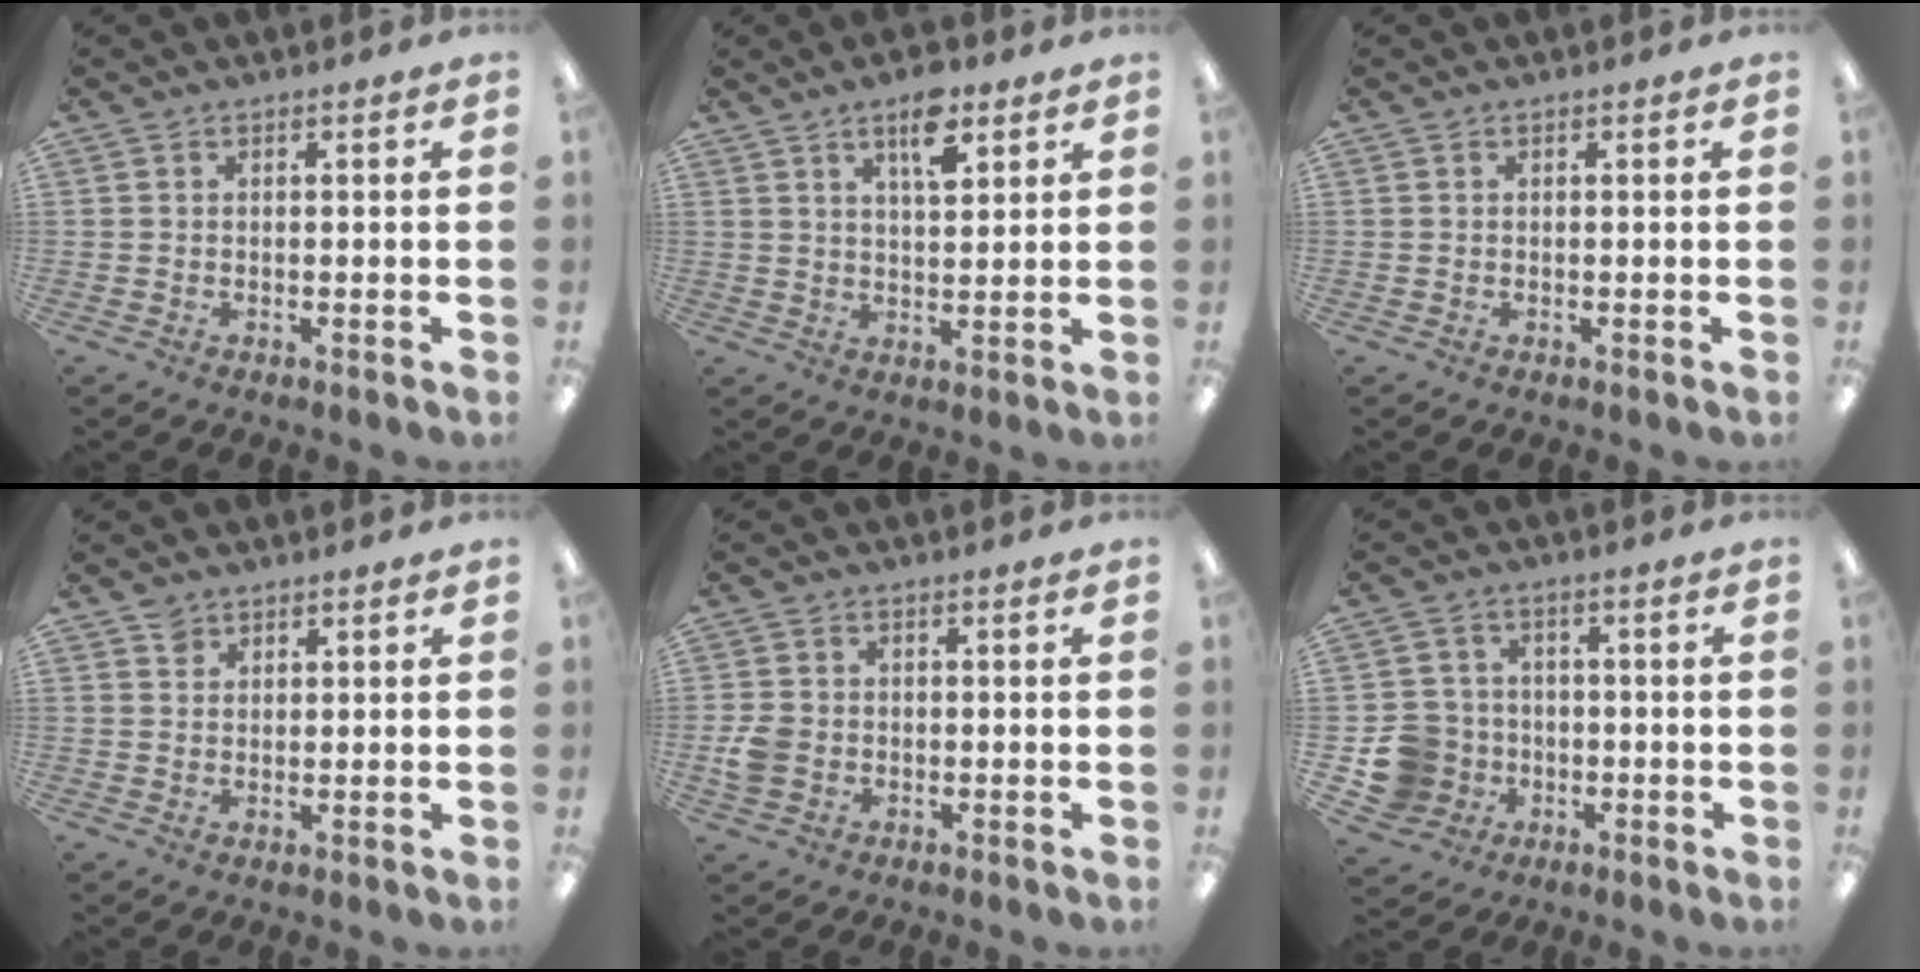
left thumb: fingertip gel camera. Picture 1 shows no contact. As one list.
[{"total": 8.4, "force": [5.0, 3.5, 5.7], "torque": [-0.083, -0.021, 0.081]}, {"total": 0.0}, {"total": 2.3, "force": [1.7, 1.4, 0.3], "torque": [0.001, -0.006, 0.033]}, {"total": 4.9, "force": [-0.9, 4.1, 2.4], "torque": [-0.038, 0.005, -0.016]}, {"total": 9.7, "force": [-2.4, 9.1, 2.5], "torque": [-0.077, 0.026, -0.035]}]